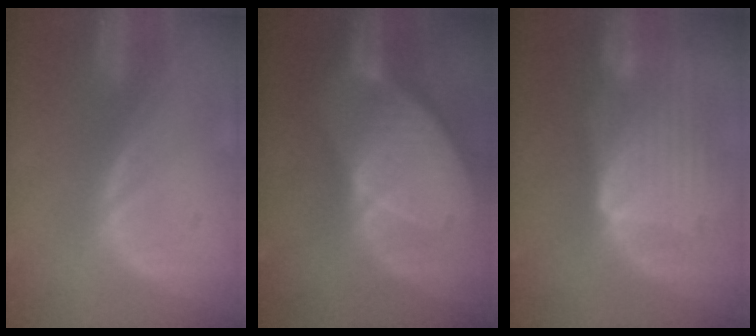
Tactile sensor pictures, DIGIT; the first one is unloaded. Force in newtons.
{"total": 10.5, "press": 9.1, "slide": 5.1}
{"total": 9.7, "press": 8.8, "slide": 4.1}